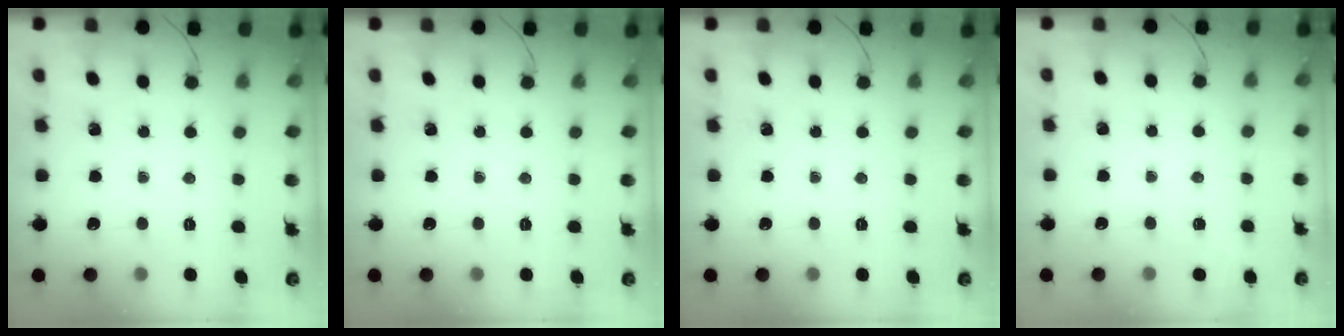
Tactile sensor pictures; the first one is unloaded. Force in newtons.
{"total": 0.0}
{"total": 0.0}
{"total": 2.7, "press": 2.2, "slide": 1.6}